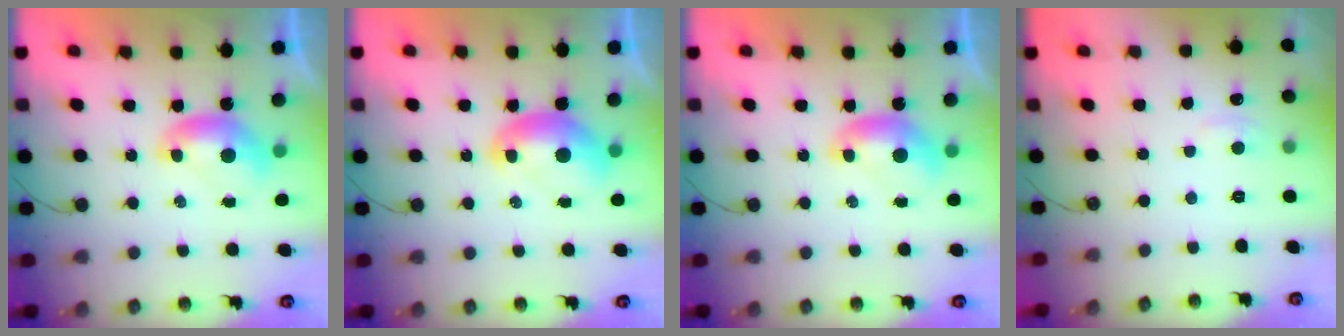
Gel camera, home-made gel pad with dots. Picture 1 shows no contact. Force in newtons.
{"total": 2.1, "press": 2.0, "slide": 0.6}
{"total": 0.0}
{"total": 3.3, "press": 3.3, "slide": 0.4}